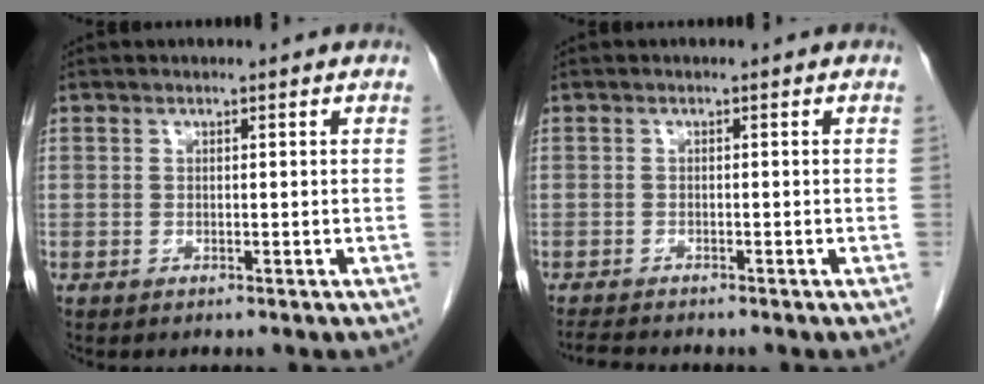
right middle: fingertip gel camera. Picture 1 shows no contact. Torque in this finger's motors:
{"motor_torque": [-0.10, 0.11, -0.03, -0.01]}